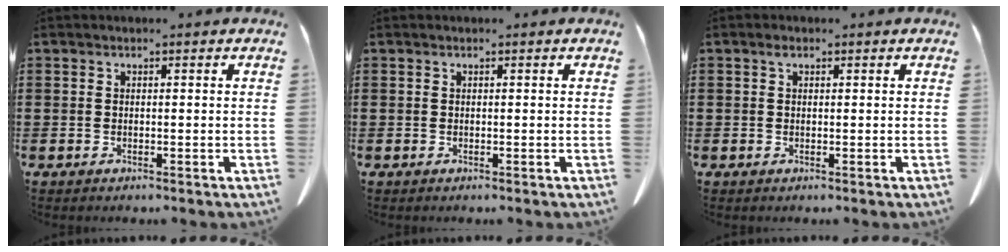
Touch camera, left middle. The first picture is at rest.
{"total": 0.0}
{"total": 1.0, "force": [0.5, 0.7, 0.5], "torque": [-0.013, 0.004, 0.010]}